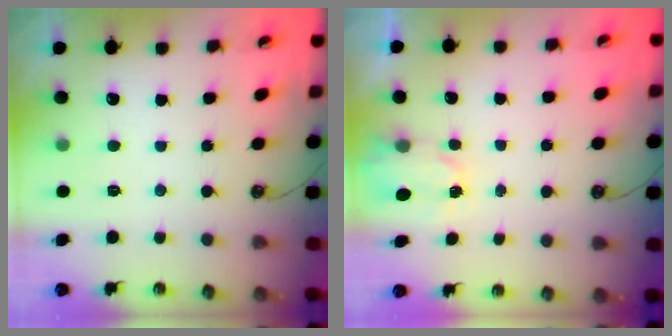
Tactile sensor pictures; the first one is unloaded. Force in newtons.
{"total": 2.3, "press": 2.3, "slide": 0.4}